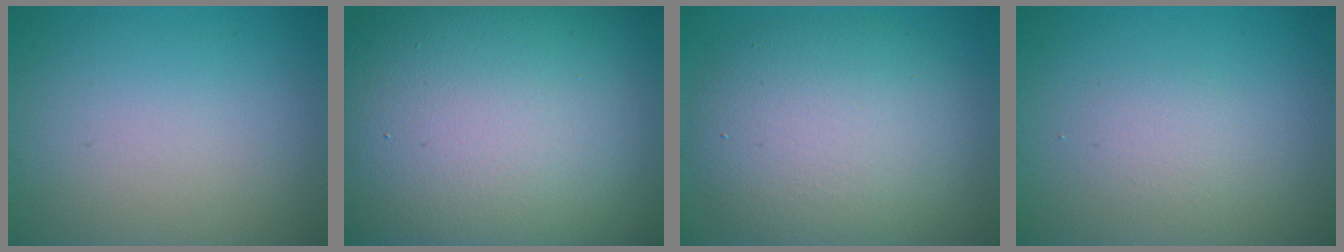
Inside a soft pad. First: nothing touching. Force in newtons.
{"total": 23.6, "press": 23.6, "slide": 1.1}
{"total": 8.5, "press": 8.5, "slide": 0.8}
{"total": 1.4, "press": 1.4, "slide": 0.1}